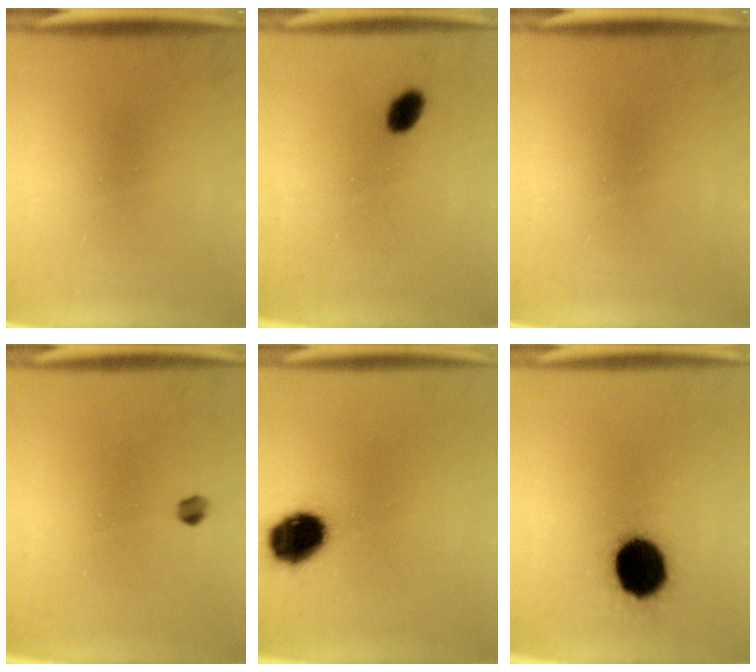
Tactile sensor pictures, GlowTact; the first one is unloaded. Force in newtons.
{"total": 3.5}
{"total": 0.0}
{"total": 1.7}
{"total": 12.4}
{"total": 12.4}